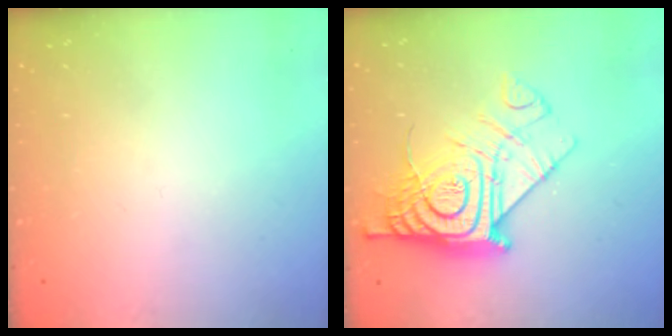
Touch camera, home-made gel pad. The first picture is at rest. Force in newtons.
{"total": 17.9, "press": 17.8, "slide": 1.7}